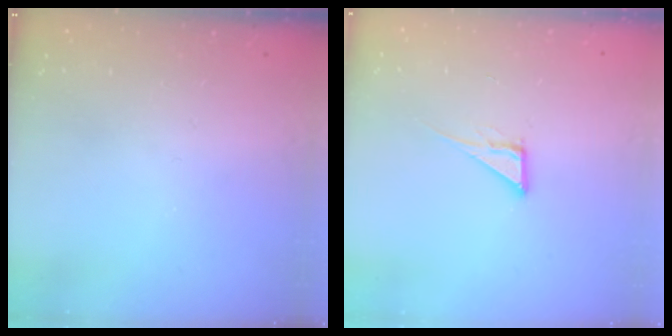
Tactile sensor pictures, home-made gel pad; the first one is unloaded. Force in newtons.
{"total": 6.0, "press": 6.0, "slide": 0.4}